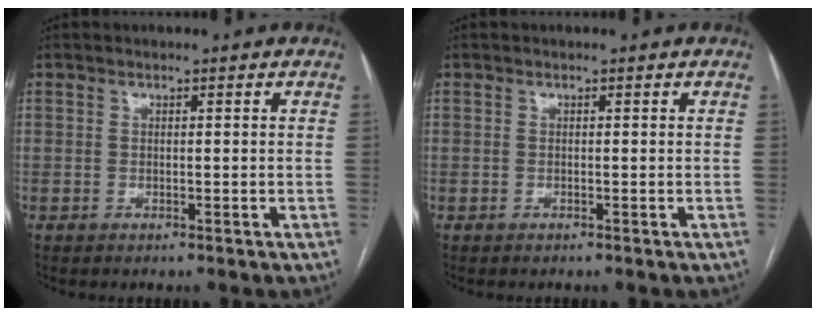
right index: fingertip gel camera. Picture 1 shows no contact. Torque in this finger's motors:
{"motor_torque": [-0.22, -0.02, -0.02, 0.00]}